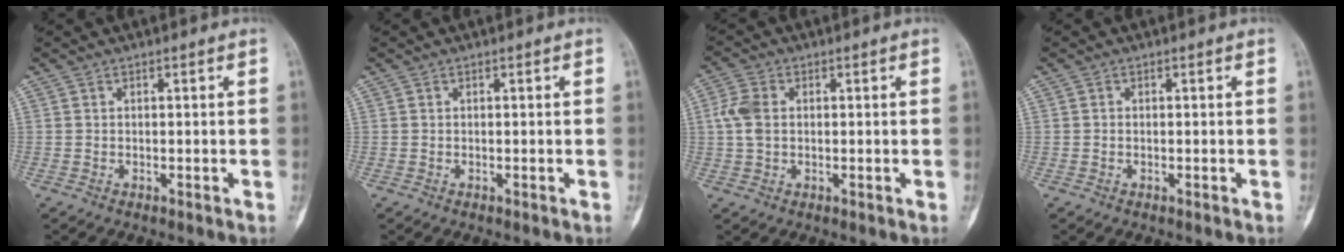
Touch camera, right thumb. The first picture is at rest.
{"total": 0.0}
{"total": 4.9, "force": [0.4, 3.4, 3.6], "torque": [-0.091, 0.008, 0.003]}
{"total": 0.0}